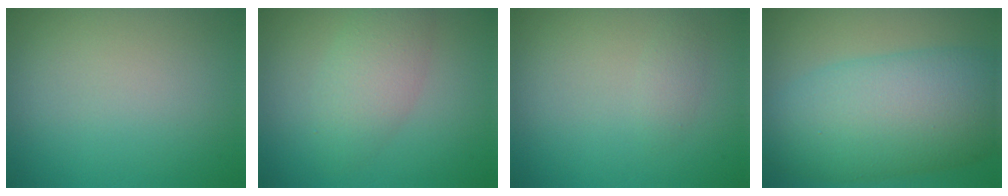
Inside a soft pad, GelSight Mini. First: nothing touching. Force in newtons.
{"total": 3.4, "press": 3.3, "slide": 0.1}
{"total": 0.9, "press": 0.9, "slide": 0.0}
{"total": 10.7, "press": 10.7, "slide": 0.4}